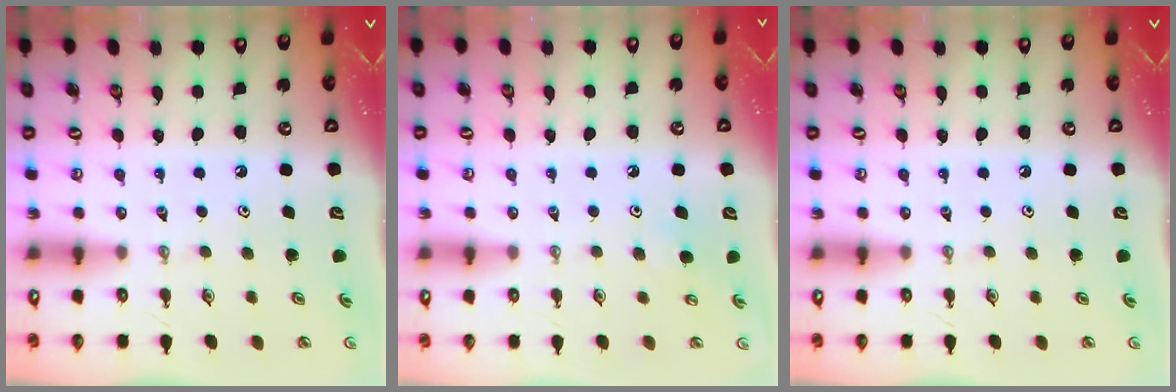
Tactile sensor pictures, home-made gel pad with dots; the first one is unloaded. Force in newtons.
{"total": 6.0, "press": 5.9, "slide": 0.5}
{"total": 0.0}